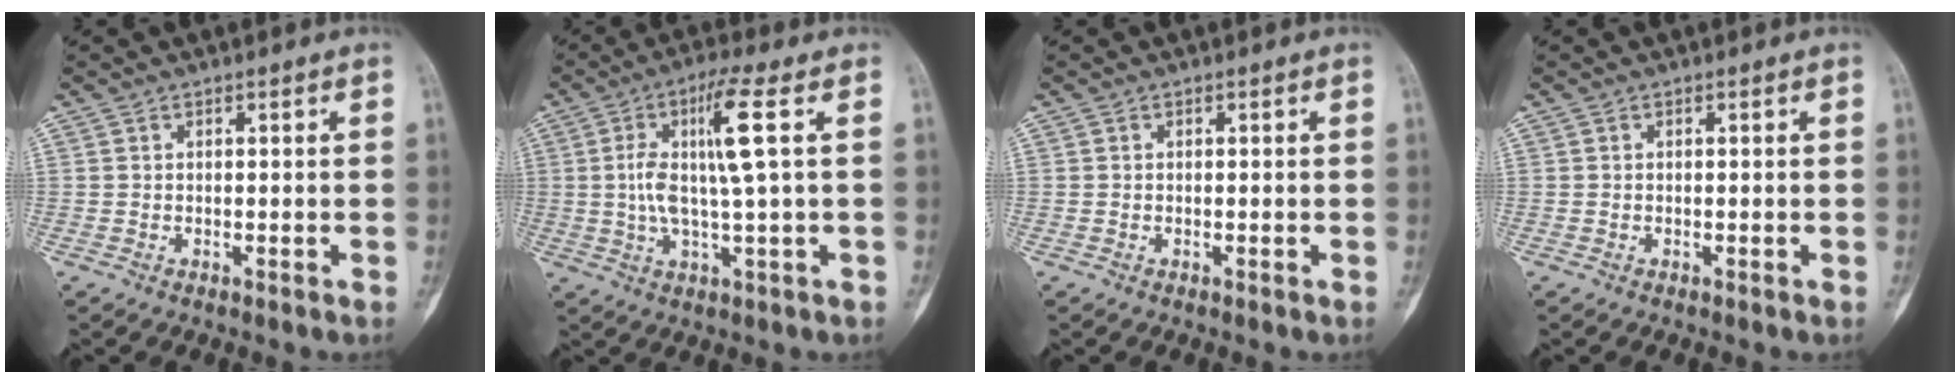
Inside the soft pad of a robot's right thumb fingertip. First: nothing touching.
{"total": 10.3, "force": [1.8, 0.6, 10.1], "torque": [-0.213, 0.003, 0.033]}
{"total": 0.0}
{"total": 0.0}